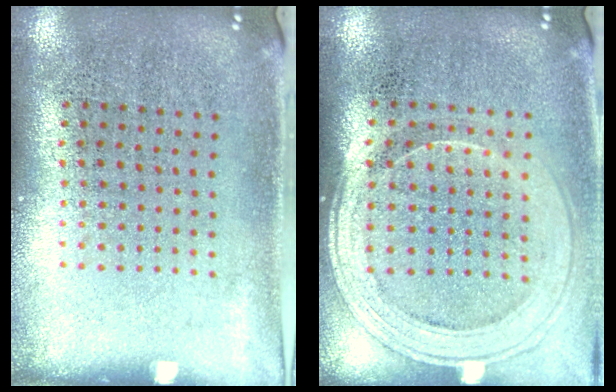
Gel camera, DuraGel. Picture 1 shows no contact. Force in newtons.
{"total": 1.6, "press": 1.4, "slide": 0.7}